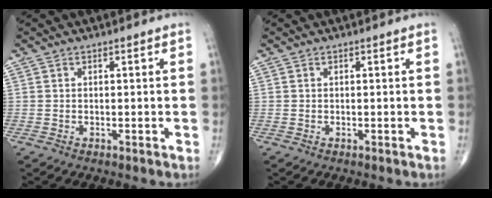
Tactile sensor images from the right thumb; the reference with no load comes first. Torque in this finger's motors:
{"motor_torque": [0.03, 0.03, 0.00, 0.00, 0.01]}